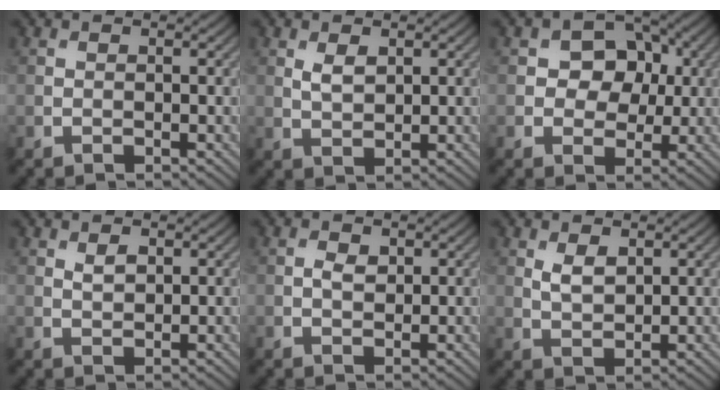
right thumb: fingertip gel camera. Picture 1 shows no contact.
{"total": 2.3, "force": [1.0, 1.2, 1.7], "torque": [-0.039, -0.004, 0.022]}
{"total": 6.4, "force": [0.9, 5.1, 3.8], "torque": [-0.060, 0.004, -0.004]}
{"total": 1.6, "force": [0.7, 0.9, 1.1], "torque": [-0.023, -0.003, 0.017]}
{"total": 1.7, "force": [0.4, 1.1, 1.2], "torque": [-0.024, -0.002, 0.007]}
{"total": 2.7, "force": [1.1, 1.4, 2.0], "torque": [-0.047, -0.005, 0.027]}